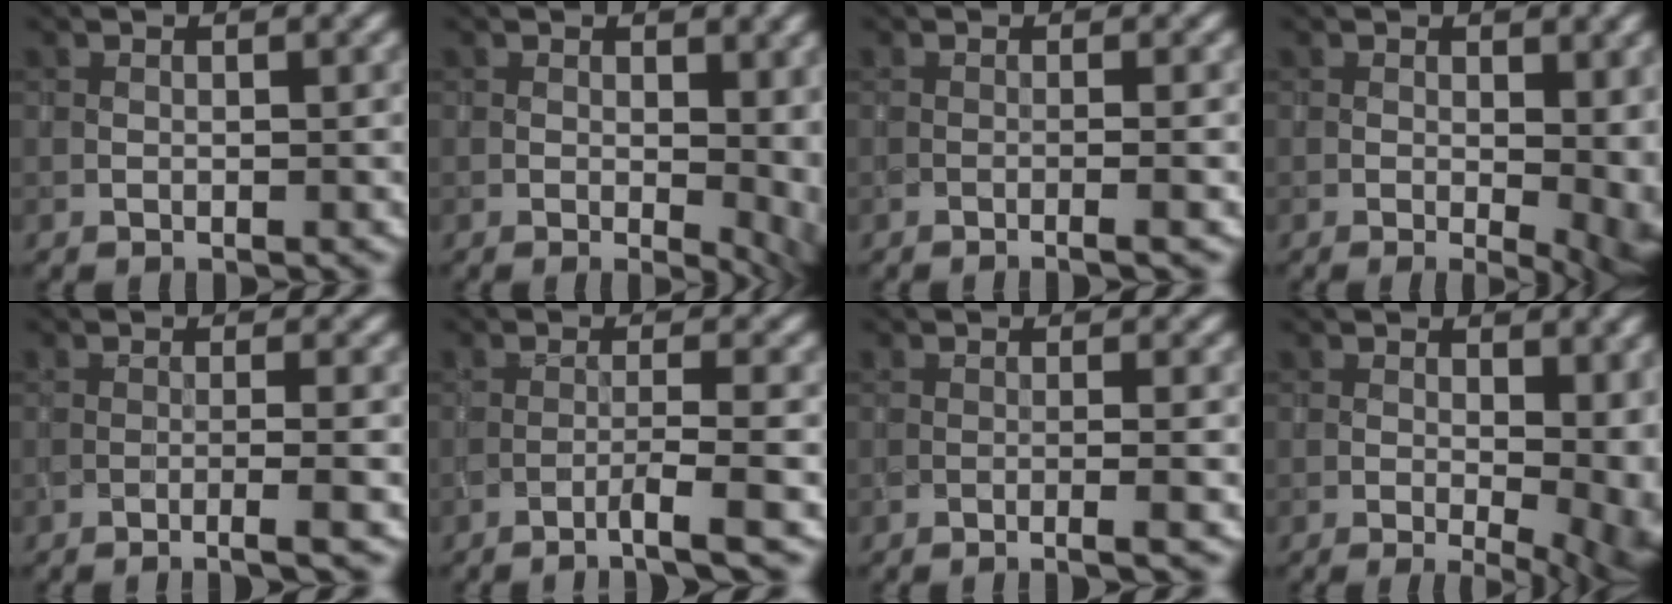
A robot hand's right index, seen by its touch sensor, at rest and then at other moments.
{"total": 4.7, "force": [0.1, 2.2, 4.2], "torque": [-0.044, -0.009, 0.005]}
{"total": 1.8, "force": [-0.6, 0.5, 1.7], "torque": [-0.015, -0.001, -0.021]}
{"total": 6.1, "force": [-0.3, 2.6, 5.5], "torque": [-0.055, -0.009, 0.000]}
{"total": 2.6, "force": [-1.3, 0.4, 2.3], "torque": [-0.021, 0.001, -0.035]}
{"total": 3.3, "force": [-1.9, 0.1, 2.7], "torque": [-0.034, 0.009, -0.047]}
{"total": 2.2, "force": [-0.9, 0.5, 1.9], "torque": [-0.017, 0.000, -0.025]}
{"total": 8.6, "force": [-0.5, 3.9, 7.6], "torque": [-0.069, -0.005, 0.005]}